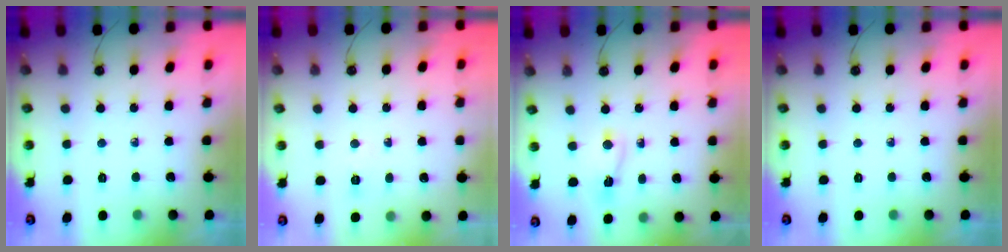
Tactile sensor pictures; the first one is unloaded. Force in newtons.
{"total": 4.1, "press": 2.3, "slide": 3.4}
{"total": 2.3, "press": 2.3, "slide": 0.4}
{"total": 0.0}